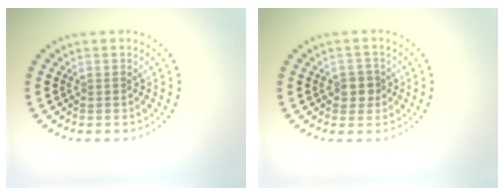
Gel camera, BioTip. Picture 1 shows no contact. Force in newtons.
{"total": 1.9, "press": 1.8, "slide": 0.7}